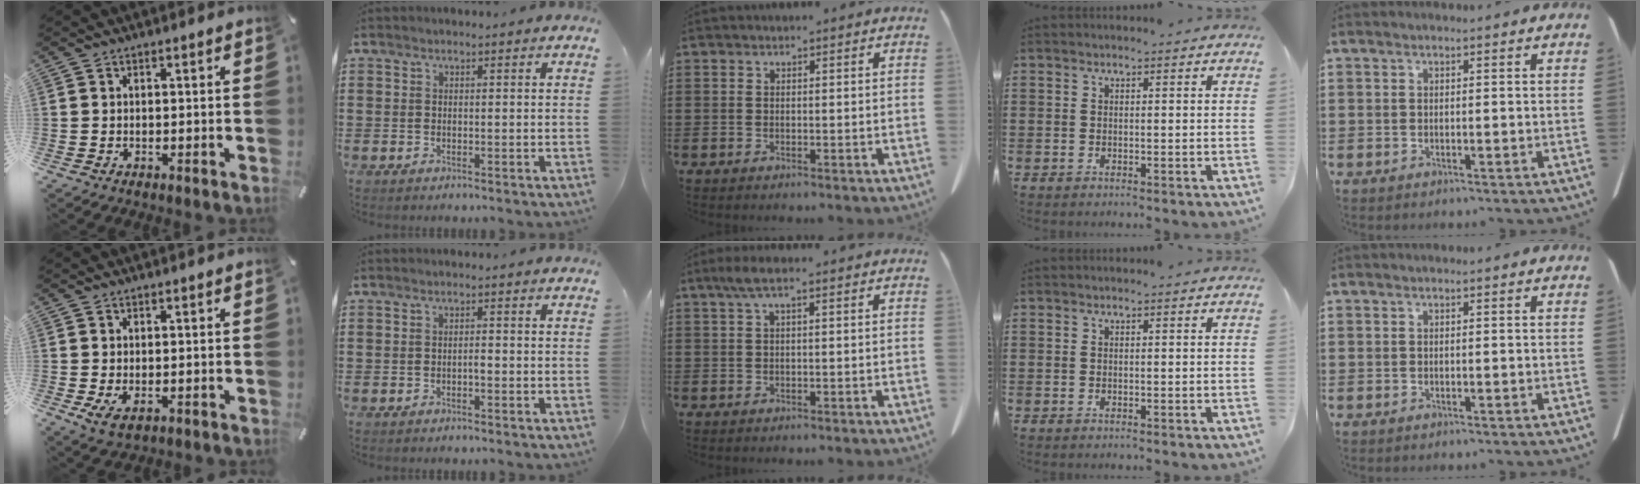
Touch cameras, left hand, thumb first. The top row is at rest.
{"thumb": {"total": 2.7, "force": [-0.1, 1.5, 2.3], "torque": [-0.056, -0.003, -0.004]}, "index": {"total": 1.0, "force": [-0.4, 0.1, 0.9], "torque": [-0.018, -0.003, -0.006]}, "middle": {"total": 2.2, "force": [0.4, 0.3, 2.1], "torque": [-0.048, 0.000, 0.005]}}